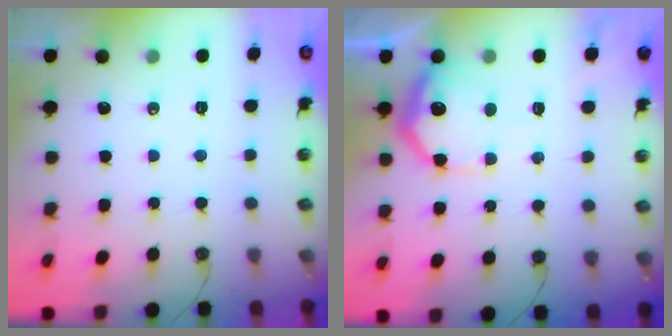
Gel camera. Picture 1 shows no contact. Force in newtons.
{"total": 15.3, "press": 15.3, "slide": 1.1}